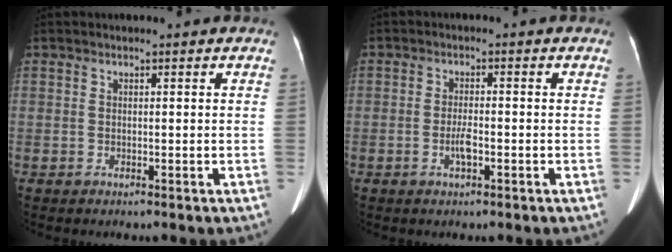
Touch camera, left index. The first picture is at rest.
{"total": 2.4, "force": [-1.0, 0.5, 2.1], "torque": [-0.043, 0.000, -0.018]}